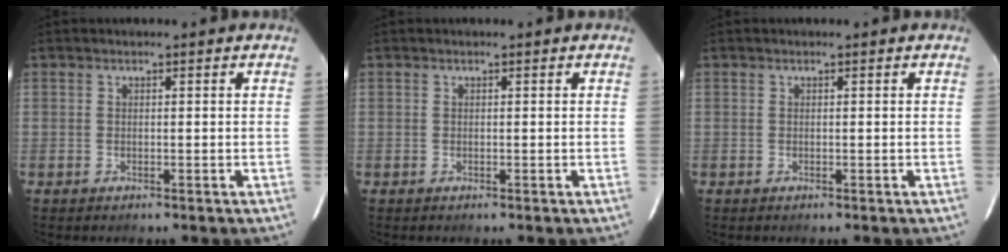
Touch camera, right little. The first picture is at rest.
{"total": 0.0}
{"total": 0.0}